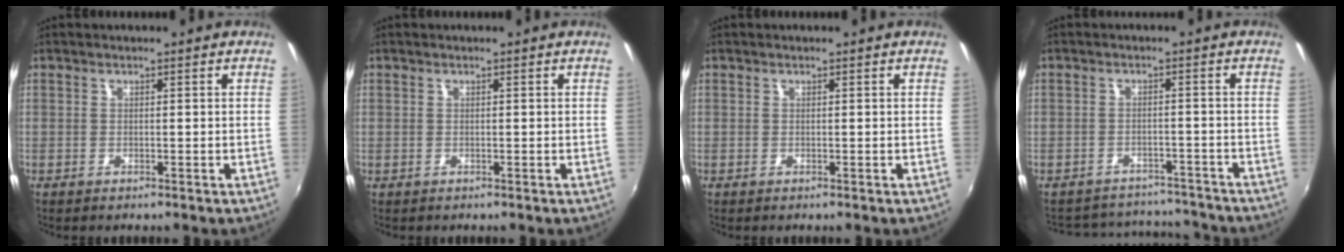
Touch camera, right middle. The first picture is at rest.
{"total": 0.7, "force": [-0.2, 0.6, -0.1], "torque": [0.000, -0.002, -0.003]}
{"total": 0.0}
{"total": 12.2, "force": [-10.5, 5.7, 2.3], "torque": [-0.062, 0.043, -0.130]}